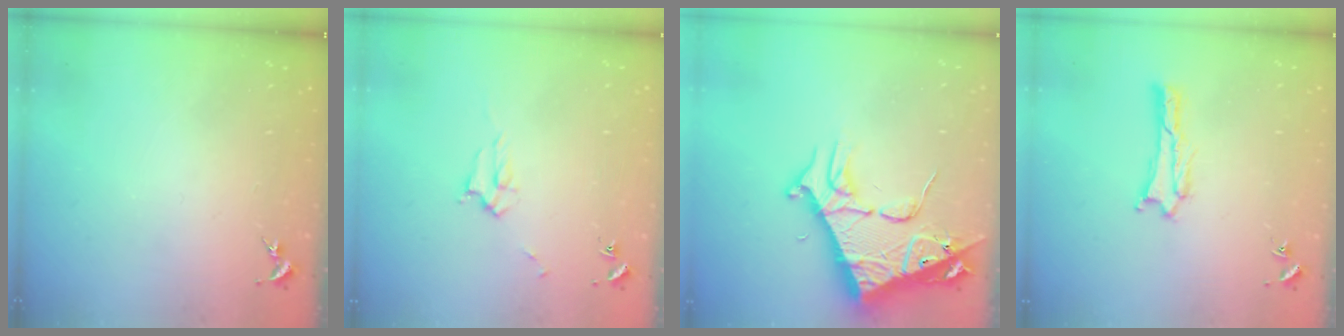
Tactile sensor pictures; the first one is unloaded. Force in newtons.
{"total": 2.3, "press": 2.3, "slide": 0.3}
{"total": 10.3, "press": 10.2, "slide": 1.3}
{"total": 1.9, "press": 1.9, "slide": 0.1}